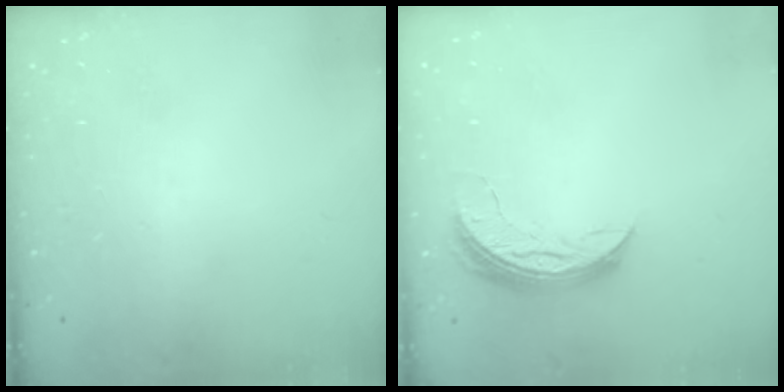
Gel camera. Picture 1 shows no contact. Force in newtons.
{"total": 7.2, "press": 7.2, "slide": 0.7}